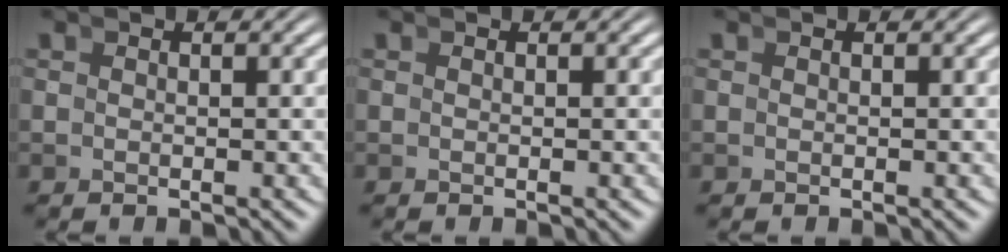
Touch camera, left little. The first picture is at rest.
{"total": 0.0}
{"total": 0.0}